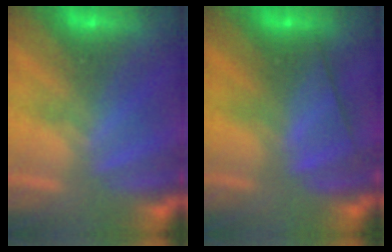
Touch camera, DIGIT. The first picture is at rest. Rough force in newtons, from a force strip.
{"total": 2.7}